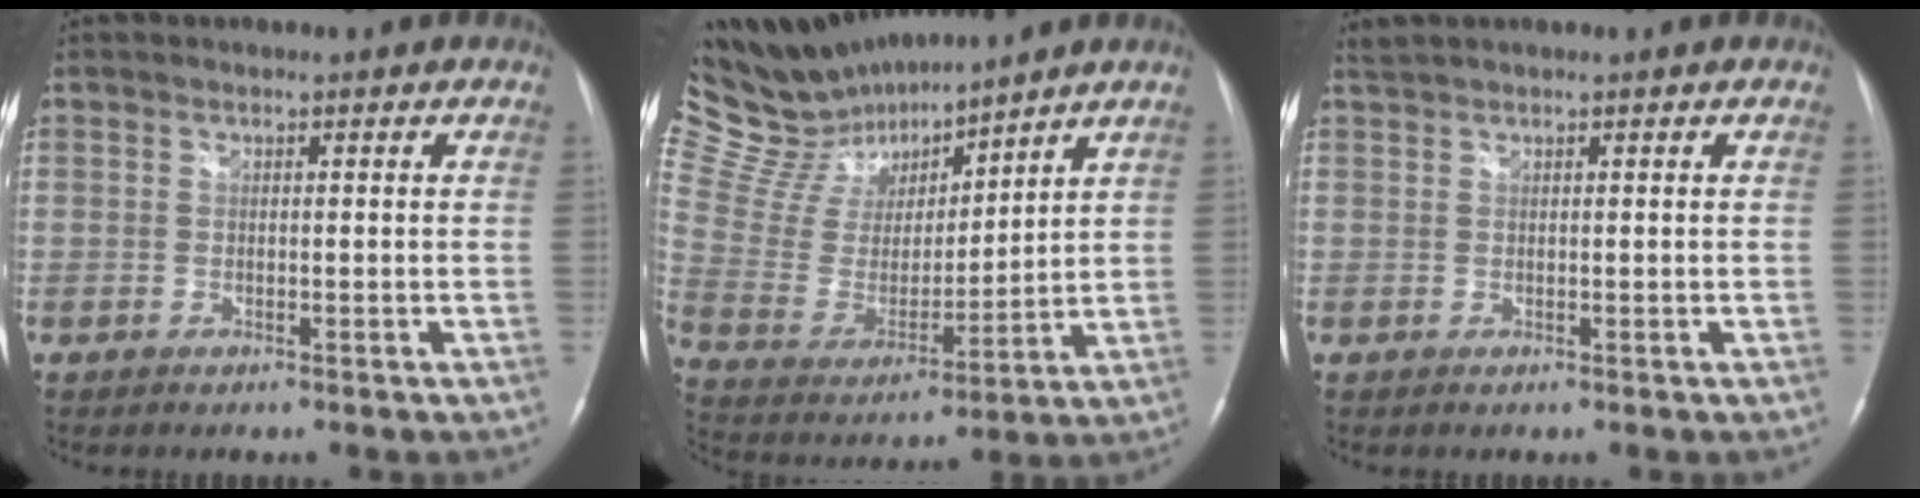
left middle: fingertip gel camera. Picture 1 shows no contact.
{"total": 14.9, "force": [13.9, 3.4, 4.4], "torque": [-0.100, 0.008, 0.274]}
{"total": 1.1, "force": [1.0, -0.2, 0.4], "torque": [-0.015, 0.016, 0.028]}